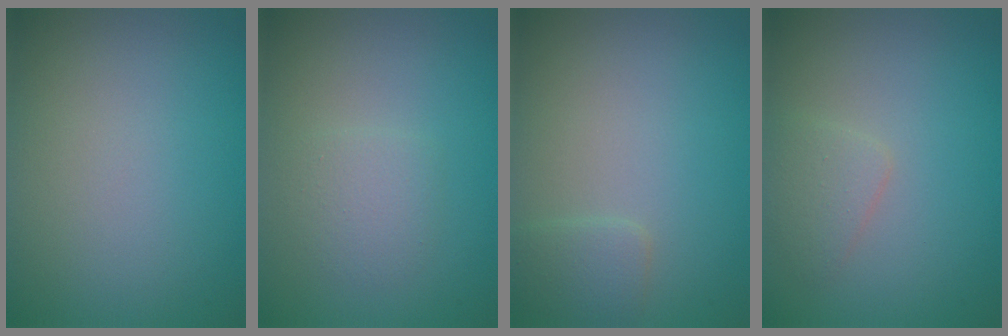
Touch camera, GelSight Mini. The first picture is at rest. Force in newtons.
{"total": 1.9, "press": 1.9, "slide": 0.0}
{"total": 1.5, "press": 1.5, "slide": 0.1}
{"total": 1.6, "press": 1.6, "slide": 0.0}